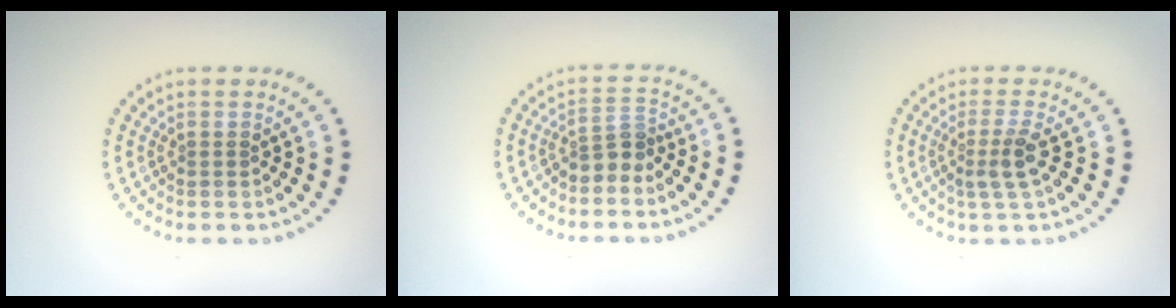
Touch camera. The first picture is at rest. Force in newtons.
{"total": 2.4, "press": 1.9, "slide": 1.6}
{"total": 2.4, "press": 1.8, "slide": 1.5}